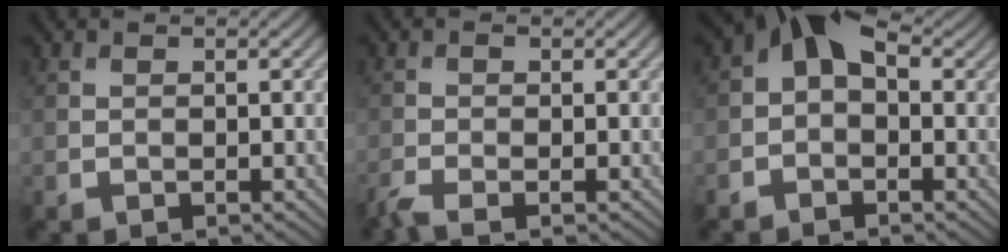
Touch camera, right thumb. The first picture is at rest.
{"total": 1.9, "force": [-1.5, 0.1, 1.2], "torque": [-0.032, -0.004, -0.039]}
{"total": 5.1, "force": [0.7, 3.4, 3.7], "torque": [-0.062, 0.012, -0.003]}